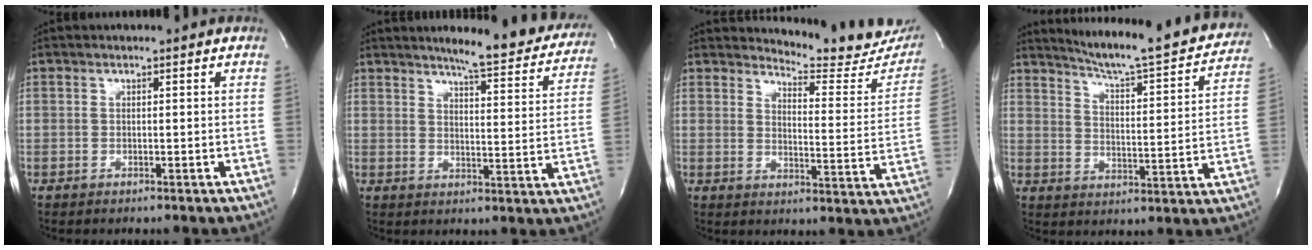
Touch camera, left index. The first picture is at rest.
{"total": 14.8, "force": [13.2, 2.1, 6.4], "torque": [-0.068, -0.034, 0.147]}
{"total": 14.0, "force": [13.7, 2.1, 1.8], "torque": [-0.009, -0.076, 0.146]}
{"total": 20.2, "force": [18.6, 1.5, 7.7], "torque": [-0.114, -0.044, 0.241]}